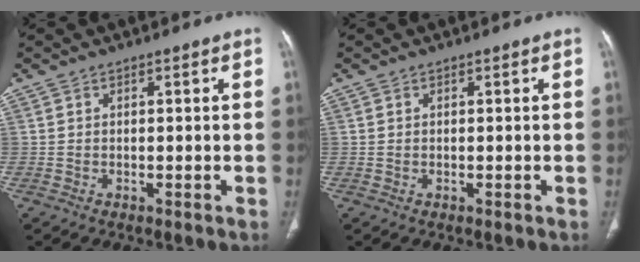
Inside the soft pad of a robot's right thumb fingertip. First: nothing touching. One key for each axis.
{"total": 0.0}